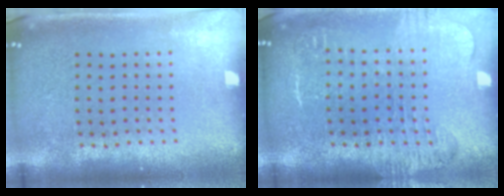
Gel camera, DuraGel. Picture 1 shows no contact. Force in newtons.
{"total": 1.7, "press": 1.5, "slide": 0.8}